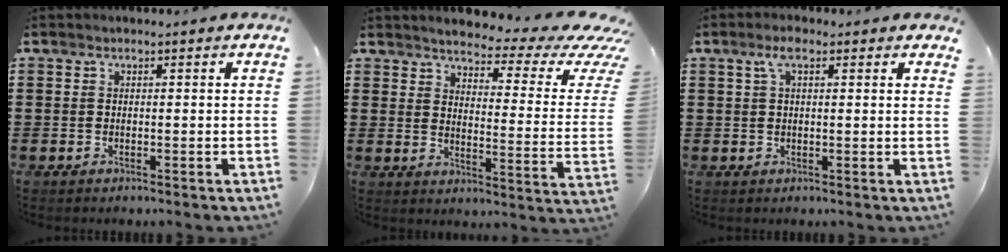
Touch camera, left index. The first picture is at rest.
{"total": 4.8, "force": [3.6, 1.0, 2.9], "torque": [-0.051, -0.034, 0.052]}
{"total": 3.7, "force": [2.1, 1.1, 2.9], "torque": [-0.061, 0.006, 0.035]}